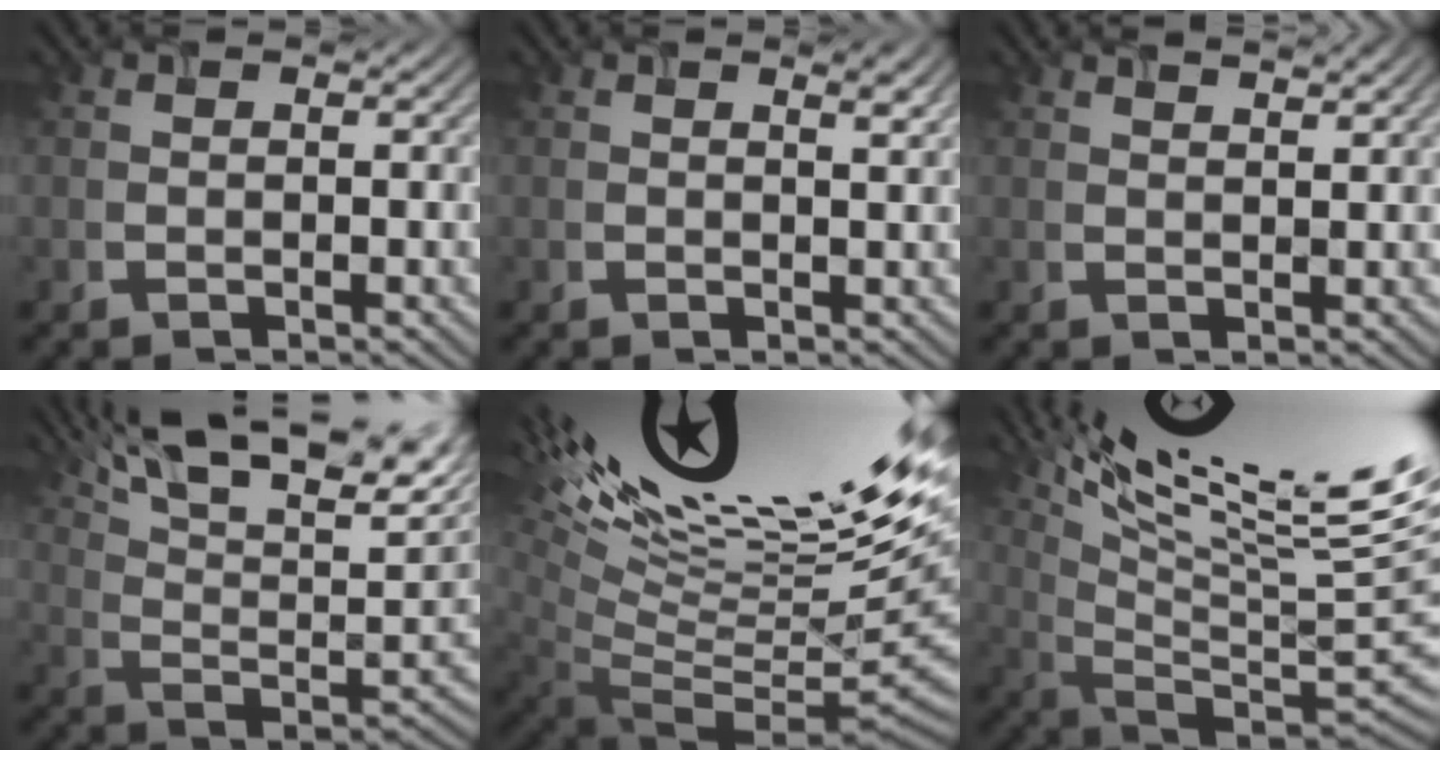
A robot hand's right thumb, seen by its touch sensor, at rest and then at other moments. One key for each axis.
{"total": 1.8, "fx": 1.2, "fy": 0.3, "fz": 1.3, "tx": -0.022, "ty": -0.001, "tz": 0.020}
{"total": 2.2, "fx": 1.9, "fy": 0.1, "fz": 1.0, "tx": -0.011, "ty": 0.003, "tz": 0.031}
{"total": 19.0, "fx": 11.6, "fy": 6.9, "fz": 13.3, "tx": -0.246, "ty": 0.036, "tz": 0.176}
{"total": 17.2, "fx": 8.1, "fy": 4.6, "fz": 14.5, "tx": -0.180, "ty": 0.025, "tz": 0.150}
{"total": 17.9, "fx": 11.4, "fy": 3.2, "fz": 13.4, "tx": -0.219, "ty": 0.004, "tz": 0.185}